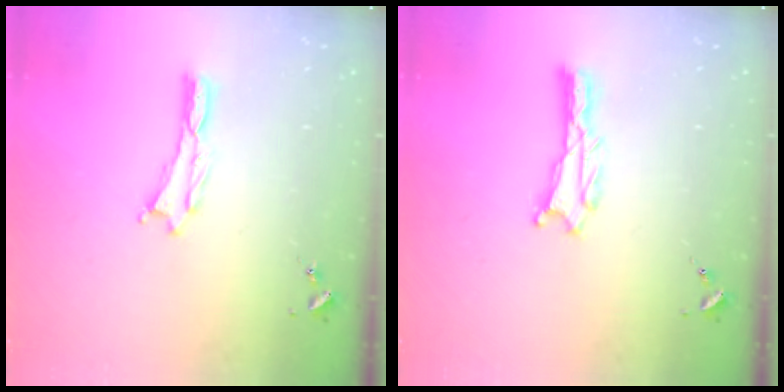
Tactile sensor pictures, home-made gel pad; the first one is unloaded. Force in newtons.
{"total": 0.6, "press": 0.6, "slide": 0.1}